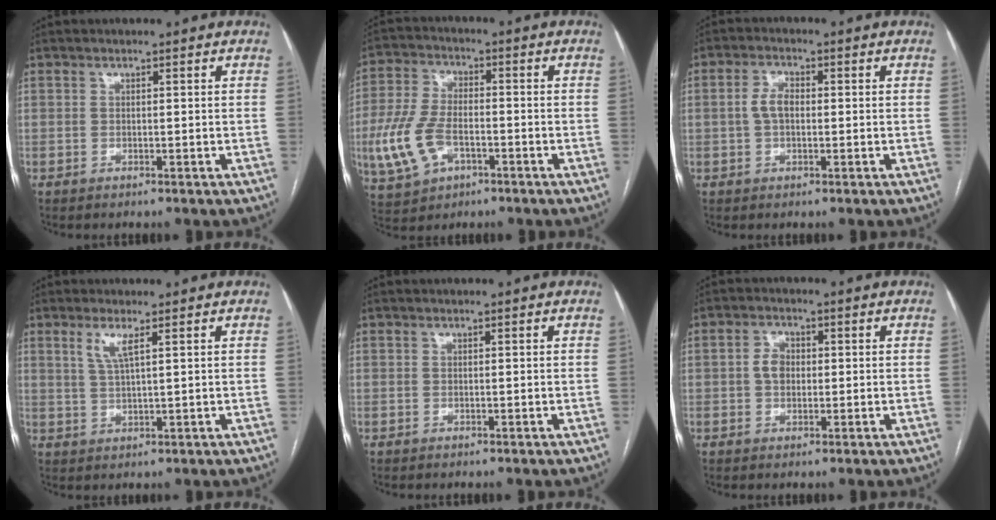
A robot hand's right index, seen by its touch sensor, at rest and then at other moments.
{"total": 10.7, "force": [-3.3, 6.1, 8.2], "torque": [-0.196, 0.002, -0.057]}
{"total": 3.9, "force": [0.1, 2.2, 3.2], "torque": [-0.070, 0.014, 0.001]}
{"total": 3.4, "force": [1.7, 0.1, 2.9], "torque": [-0.065, -0.003, 0.037]}
{"total": 0.0}
{"total": 3.5, "force": [0.1, 2.6, 2.3], "torque": [-0.046, 0.012, 0.001]}